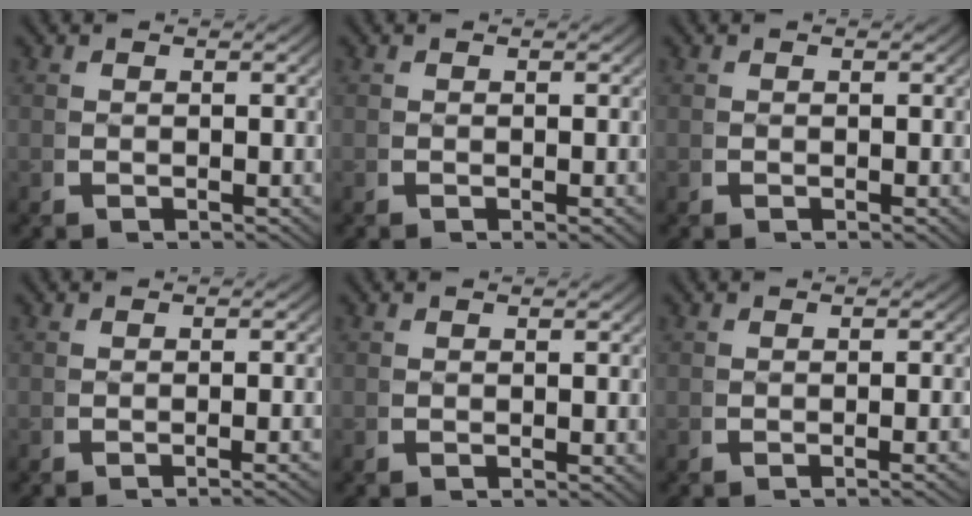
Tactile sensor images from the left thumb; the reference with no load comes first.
{"total": 0.6, "force": [-0.2, 0.1, 0.6], "torque": [-0.007, 0.003, -0.003]}
{"total": 0.0}
{"total": 2.0, "force": [-1.4, -0.1, 1.4], "torque": [-0.019, 0.011, -0.025]}
{"total": 0.0}
{"total": 1.7, "force": [-1.0, -0.1, 1.4], "torque": [-0.020, 0.009, -0.018]}